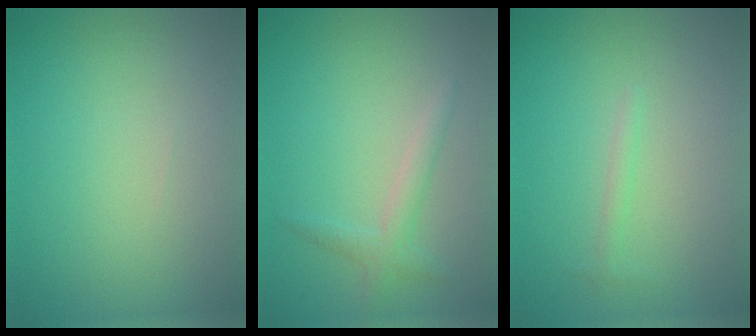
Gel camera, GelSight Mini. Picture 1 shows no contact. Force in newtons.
{"total": 1.9, "press": 1.9, "slide": 0.0}
{"total": 0.8, "press": 0.8, "slide": 0.0}